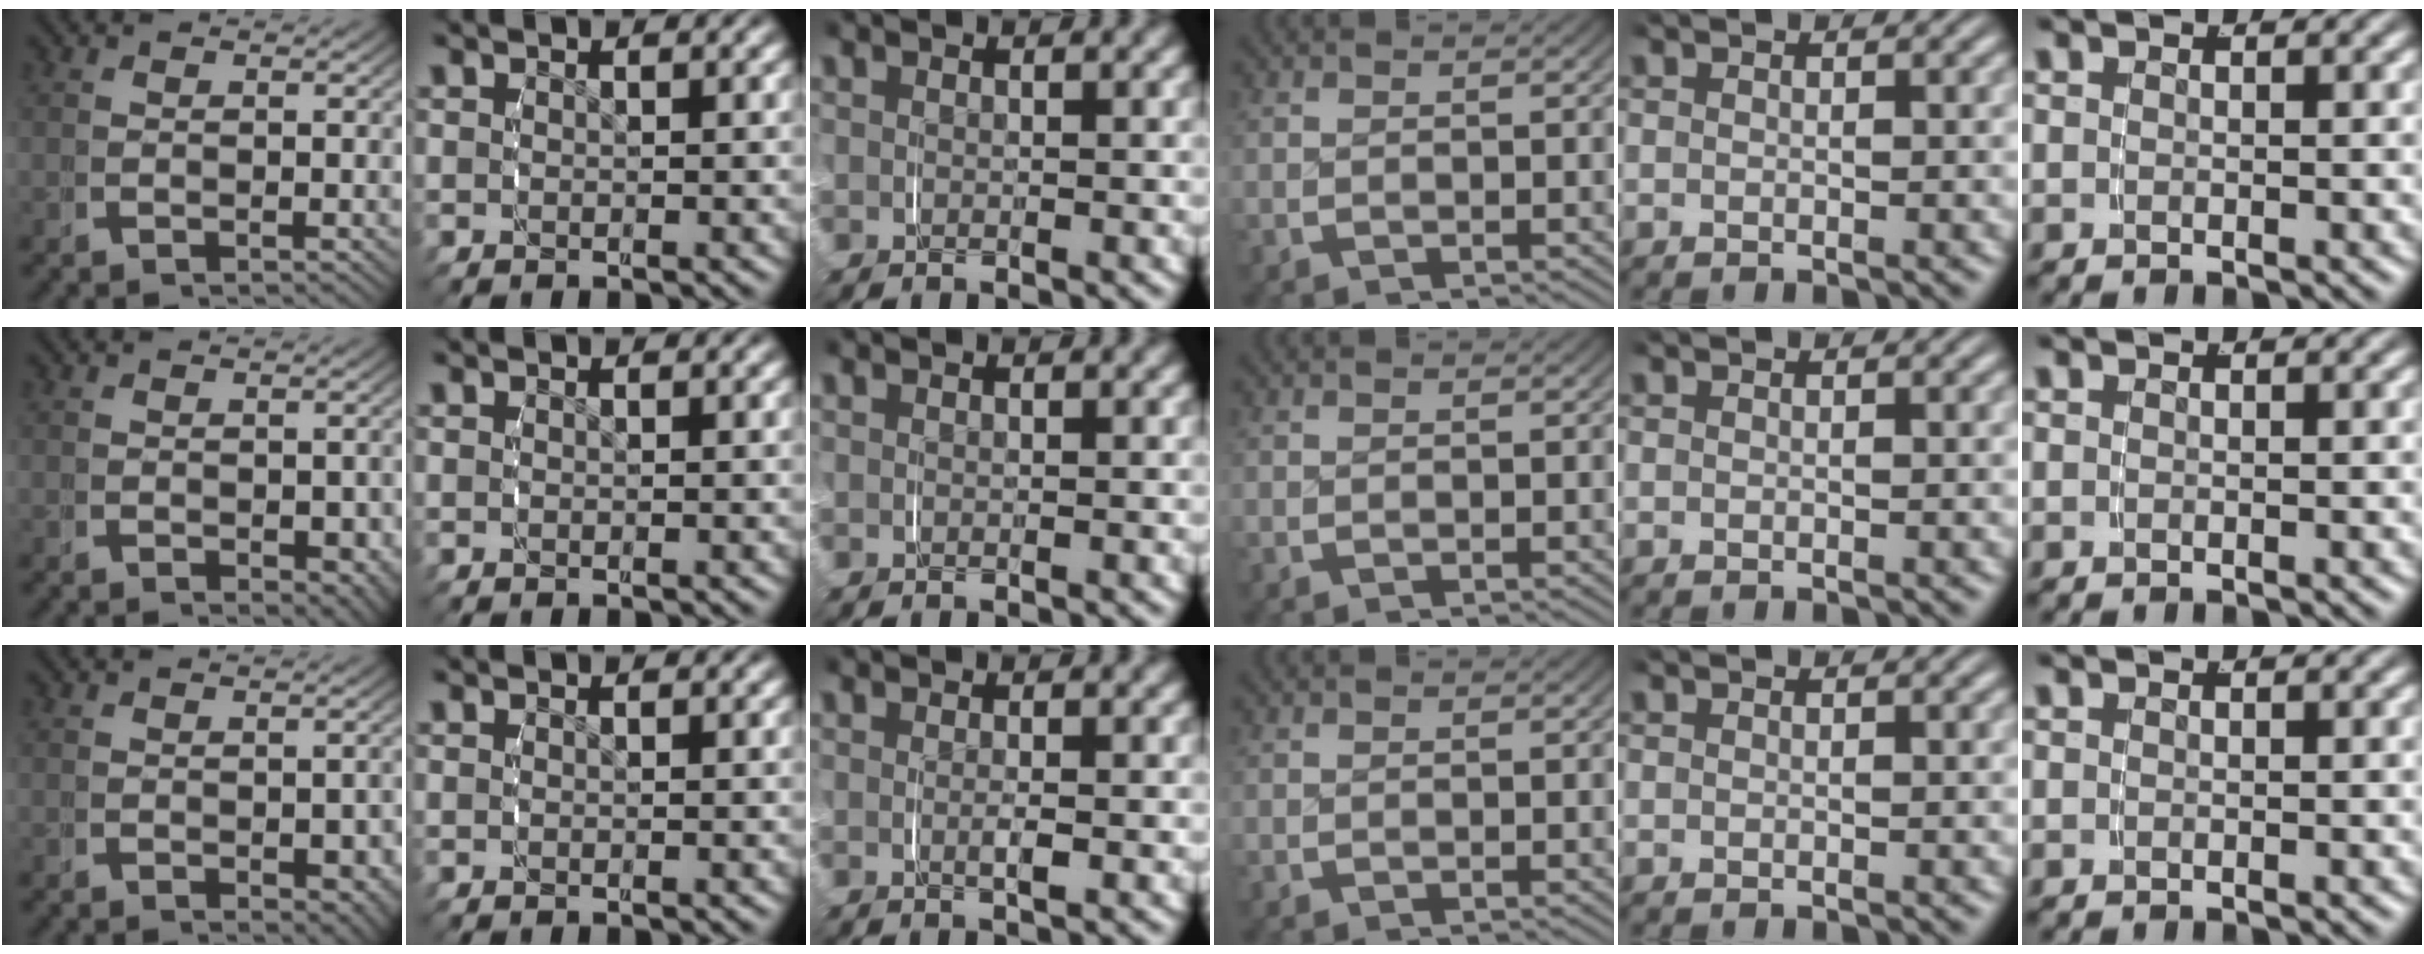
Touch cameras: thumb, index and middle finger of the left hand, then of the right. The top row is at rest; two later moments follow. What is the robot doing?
{"motion": "grasp_and_lifting", "object": "string"}